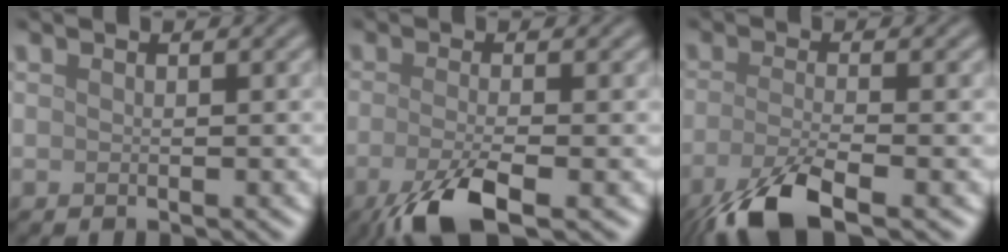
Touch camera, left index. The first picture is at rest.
{"total": 5.7, "force": [-2.9, 1.5, 4.7], "torque": [-0.085, -0.007, -0.063]}
{"total": 6.8, "force": [-4.0, 2.0, 5.1], "torque": [-0.097, -0.012, -0.085]}